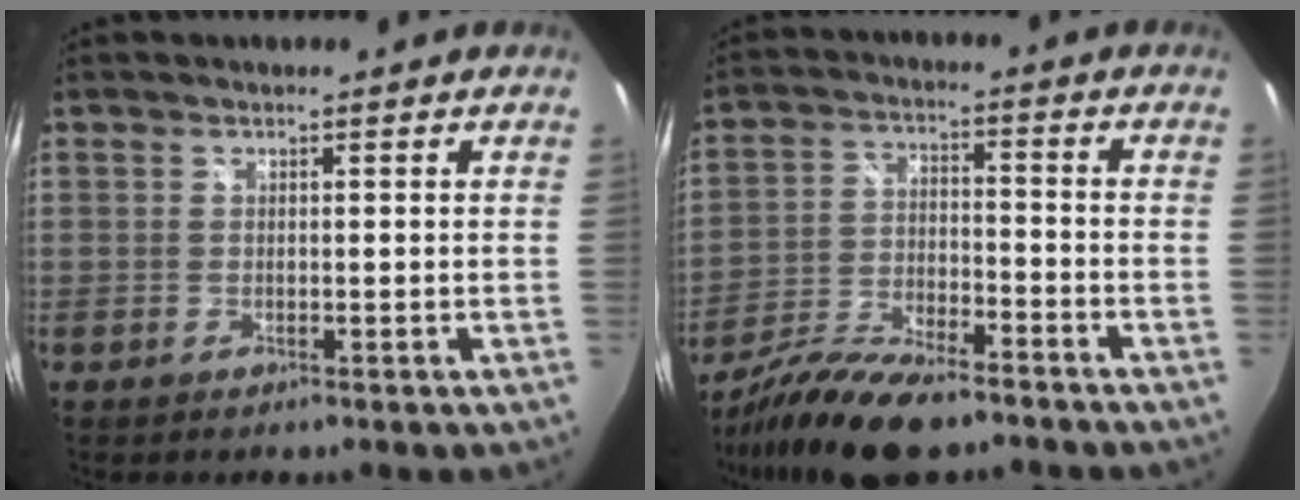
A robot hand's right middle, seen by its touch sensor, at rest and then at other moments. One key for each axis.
{"total": 14.3, "fx": -11.4, "fy": 3.7, "fz": 7.7, "tx": -0.166, "ty": -0.026, "tz": -0.210}